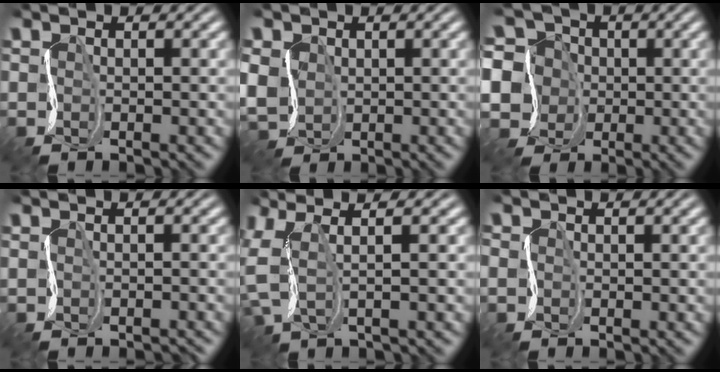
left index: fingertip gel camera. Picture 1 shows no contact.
{"total": 3.3, "force": [0.2, 3.0, 1.4], "torque": [-0.048, -0.002, -0.002]}
{"total": 11.8, "force": [0.0, 11.1, 4.0], "torque": [-0.106, 0.026, -0.036]}
{"total": 0.5, "force": [-0.3, 0.2, 0.4], "torque": [-0.008, -0.009, -0.011]}
{"total": 4.3, "force": [0.8, 1.4, 4.0], "torque": [-0.105, 0.005, 0.009]}
{"total": 0.7, "force": [-0.2, 0.6, 0.3], "torque": [-0.004, -0.001, -0.009]}